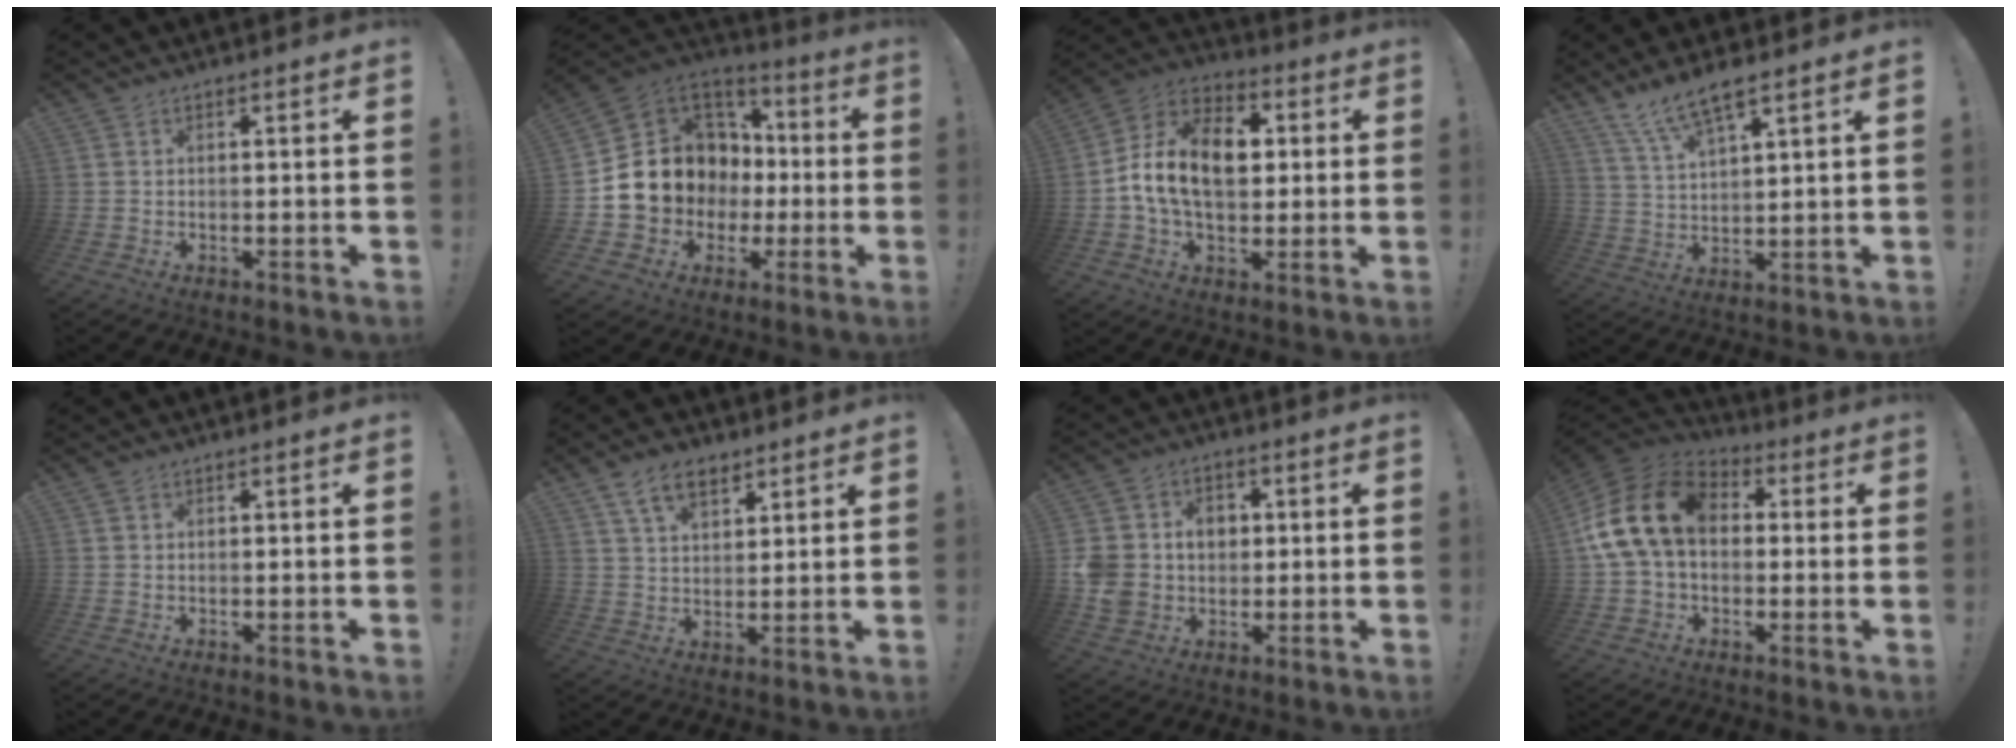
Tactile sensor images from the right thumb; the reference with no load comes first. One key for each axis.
{"total": 14.5, "fx": -0.6, "fy": 13.4, "fz": 5.6, "tx": -0.088, "ty": 0.003, "tz": 0.024}
{"total": 17.7, "fx": 1.2, "fy": 11.6, "fz": 13.2, "tx": -0.212, "ty": 0.015, "tz": 0.025}
{"total": 8.7, "fx": 7.0, "fy": 1.7, "fz": 4.8, "tx": -0.097, "ty": -0.035, "tz": 0.130}
{"total": 0.6, "fx": 0.4, "fy": 0.5, "fz": 0.1, "tx": 0.005, "ty": -0.002, "tz": 0.006}
{"total": 8.9, "fx": 5.7, "fy": 4.9, "fz": 4.8, "tx": -0.078, "ty": -0.017, "tz": 0.106}
{"total": 10.4, "fx": -0.1, "fy": 9.6, "fz": 3.9, "tx": -0.086, "ty": 0.005, "tz": 0.006}
{"total": 18.6, "fx": 3.2, "fy": 12.8, "fz": 13.1, "tx": -0.244, "ty": 0.013, "tz": 0.062}